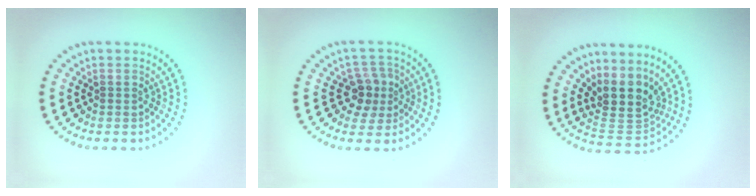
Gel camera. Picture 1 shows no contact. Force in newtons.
{"total": 2.9, "press": 2.6, "slide": 1.4}
{"total": 4.3, "press": 3.4, "slide": 2.6}